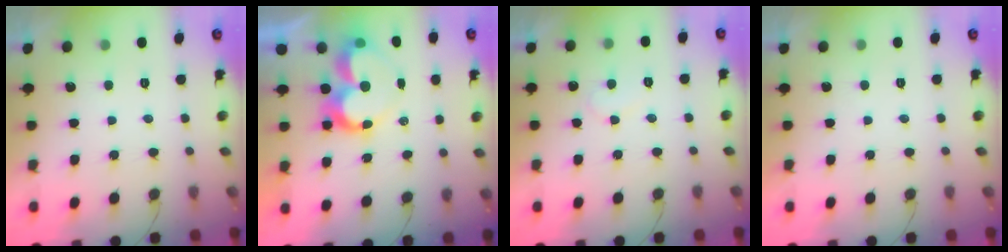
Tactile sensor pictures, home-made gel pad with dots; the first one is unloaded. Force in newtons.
{"total": 10.4, "press": 10.4, "slide": 0.7}
{"total": 6.9, "press": 6.9, "slide": 0.5}
{"total": 1.6, "press": 1.6, "slide": 0.0}